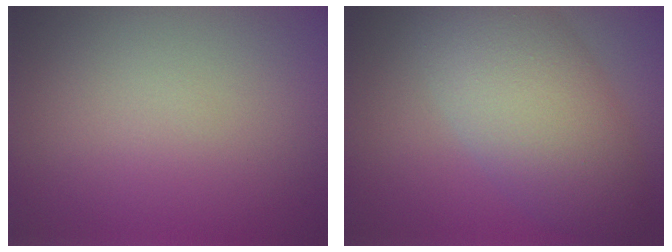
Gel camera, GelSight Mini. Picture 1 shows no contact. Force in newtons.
{"total": 8.1, "press": 8.1, "slide": 0.4}